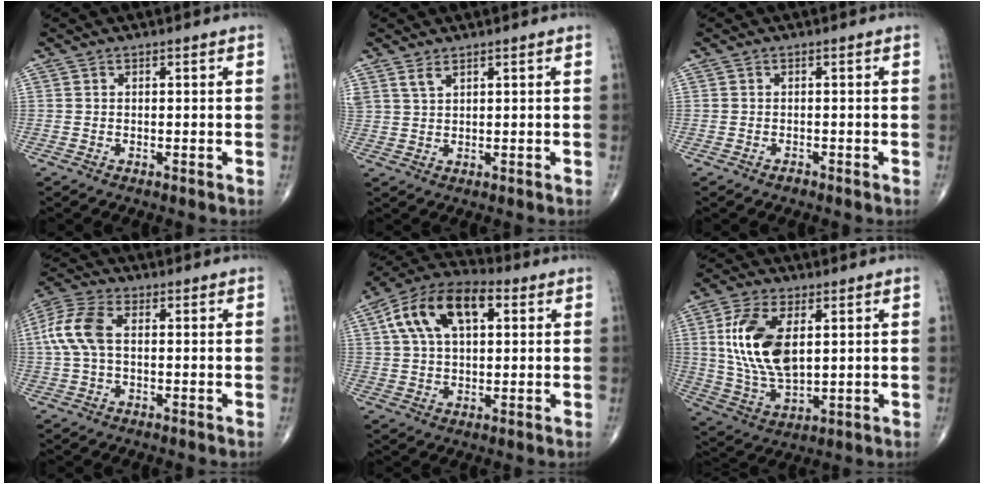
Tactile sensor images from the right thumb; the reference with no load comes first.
{"total": 2.3, "force": [1.7, 0.9, 1.3], "torque": [-0.026, -0.004, 0.041]}
{"total": 0.7, "force": [-0.5, 0.5, 0.0], "torque": [0.002, 0.002, -0.011]}
{"total": 8.8, "force": [0.8, 5.0, 7.1], "torque": [-0.176, 0.025, 0.013]}
{"total": 15.3, "force": [5.1, 8.6, 11.6], "torque": [-0.197, 0.026, 0.080]}
{"total": 15.0, "force": [3.3, 7.9, 12.3], "torque": [-0.242, -0.013, 0.071]}